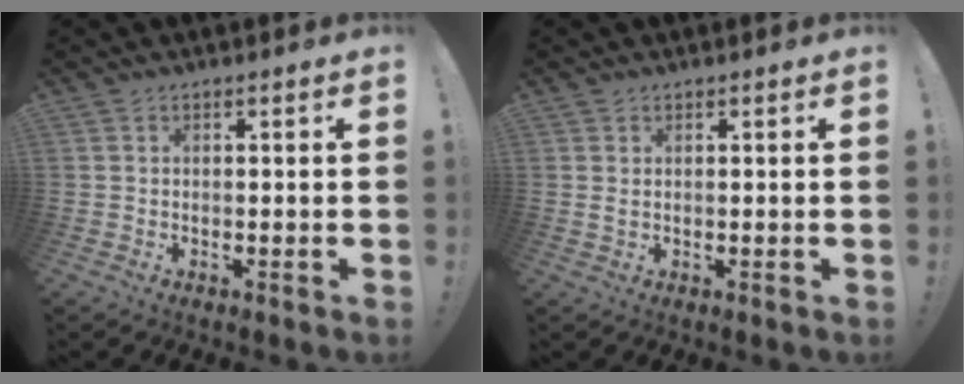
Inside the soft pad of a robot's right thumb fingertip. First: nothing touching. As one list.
[{"total": 1.0, "force": [0.5, 0.3, 0.9], "torque": [-0.016, 0.001, 0.008]}]